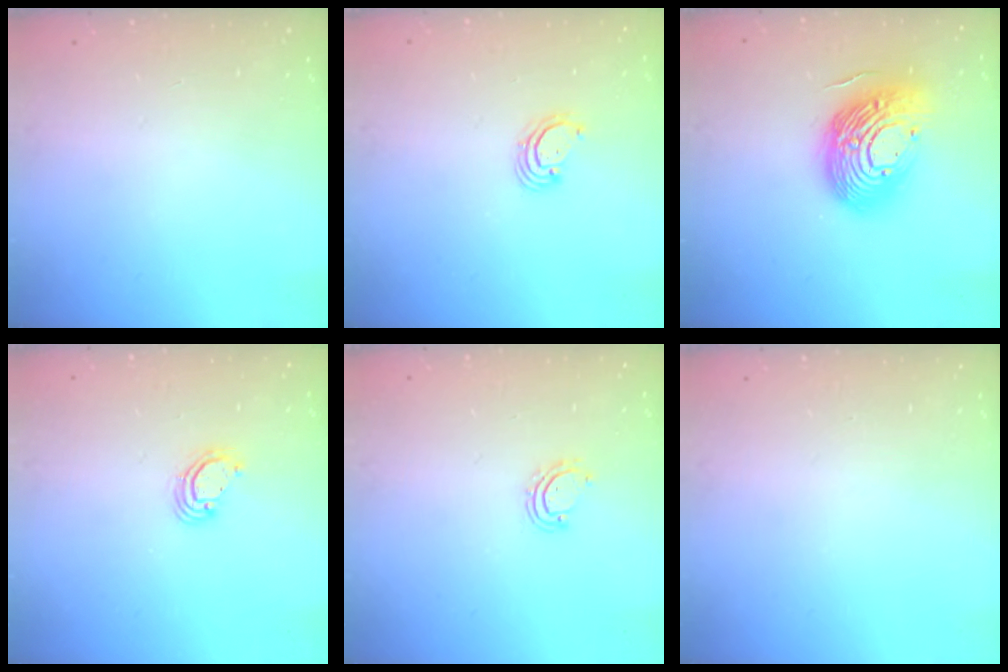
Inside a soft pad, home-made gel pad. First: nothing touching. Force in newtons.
{"total": 2.8, "press": 2.8, "slide": 0.3}
{"total": 20.9, "press": 20.8, "slide": 1.8}
{"total": 3.8, "press": 3.8, "slide": 0.1}
{"total": 3.2, "press": 3.1, "slide": 0.2}
{"total": 0.0}